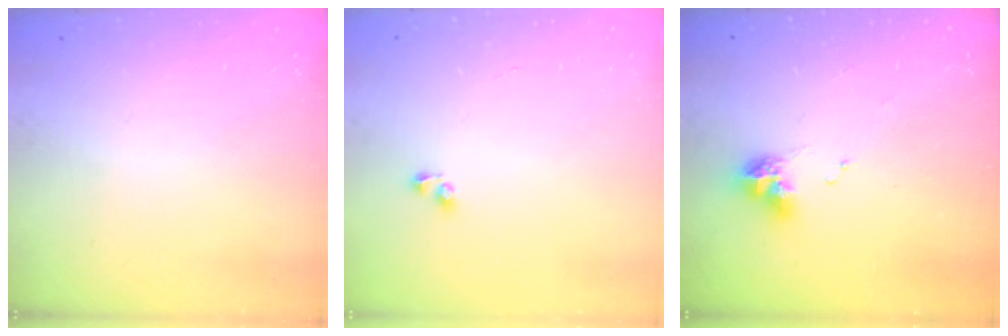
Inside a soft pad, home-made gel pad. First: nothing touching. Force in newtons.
{"total": 2.7, "press": 2.6, "slide": 0.6}
{"total": 9.0, "press": 8.9, "slide": 0.9}